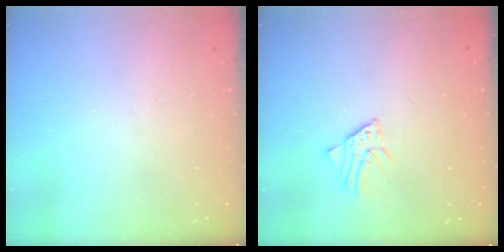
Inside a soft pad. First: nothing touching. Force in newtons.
{"total": 2.4, "press": 2.4, "slide": 0.1}